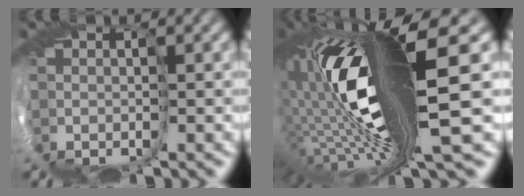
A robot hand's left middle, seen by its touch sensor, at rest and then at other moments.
{"total": 17.0, "force": [0.2, 3.1, 16.7], "torque": [-0.284, -0.029, 0.028]}